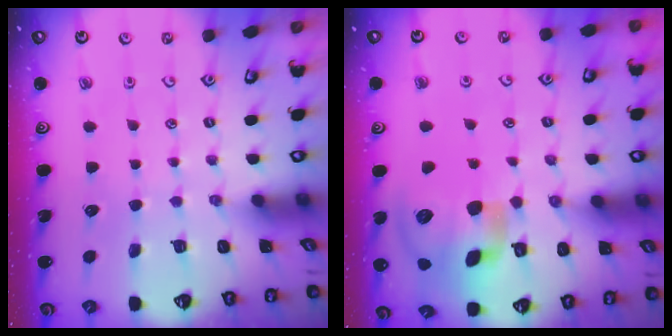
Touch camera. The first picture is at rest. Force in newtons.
{"total": 19.2, "press": 19.0, "slide": 3.0}